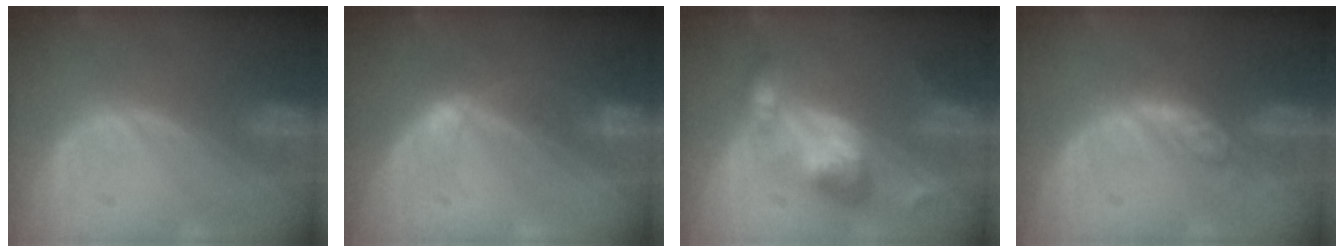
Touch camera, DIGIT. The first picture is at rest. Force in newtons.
{"total": 2.5, "press": 2.5, "slide": 0.1}
{"total": 6.2, "press": 6.1, "slide": 1.0}
{"total": 4.8, "press": 4.2, "slide": 2.2}